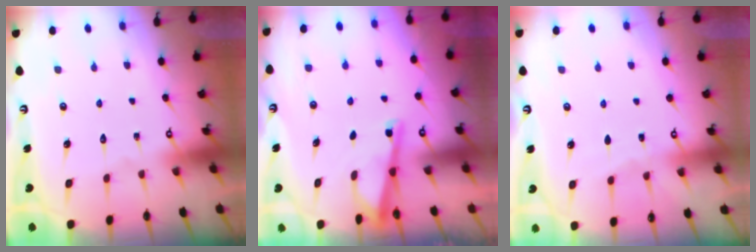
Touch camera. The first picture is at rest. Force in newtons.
{"total": 3.5, "press": 3.4, "slide": 0.4}
{"total": 2.2, "press": 2.1, "slide": 0.4}